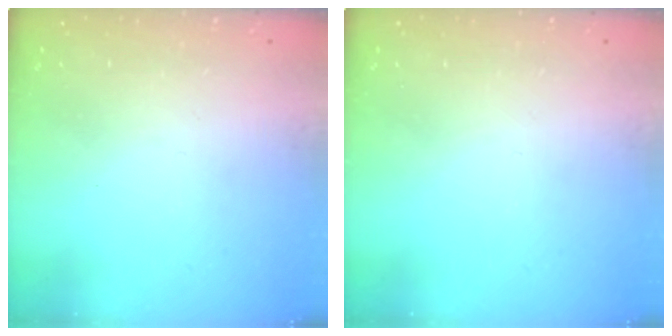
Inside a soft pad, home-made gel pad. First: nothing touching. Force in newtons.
{"total": 0.0}